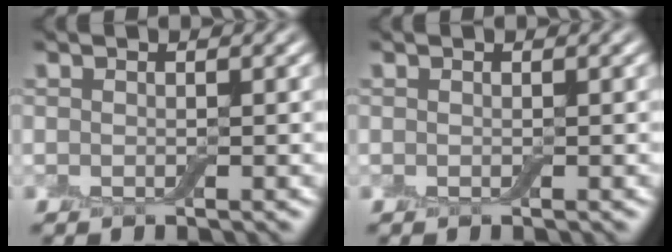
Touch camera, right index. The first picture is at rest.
{"total": 0.0}